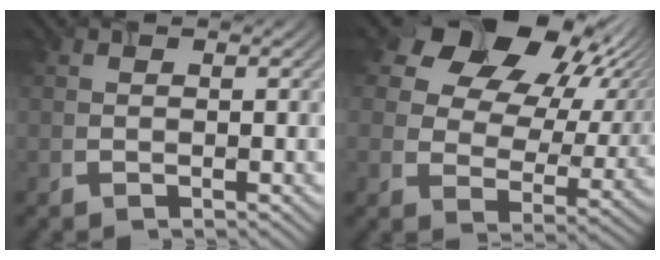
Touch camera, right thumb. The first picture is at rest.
{"total": 16.1, "force": [8.2, 10.4, 9.1], "torque": [-0.168, 0.029, 0.132]}